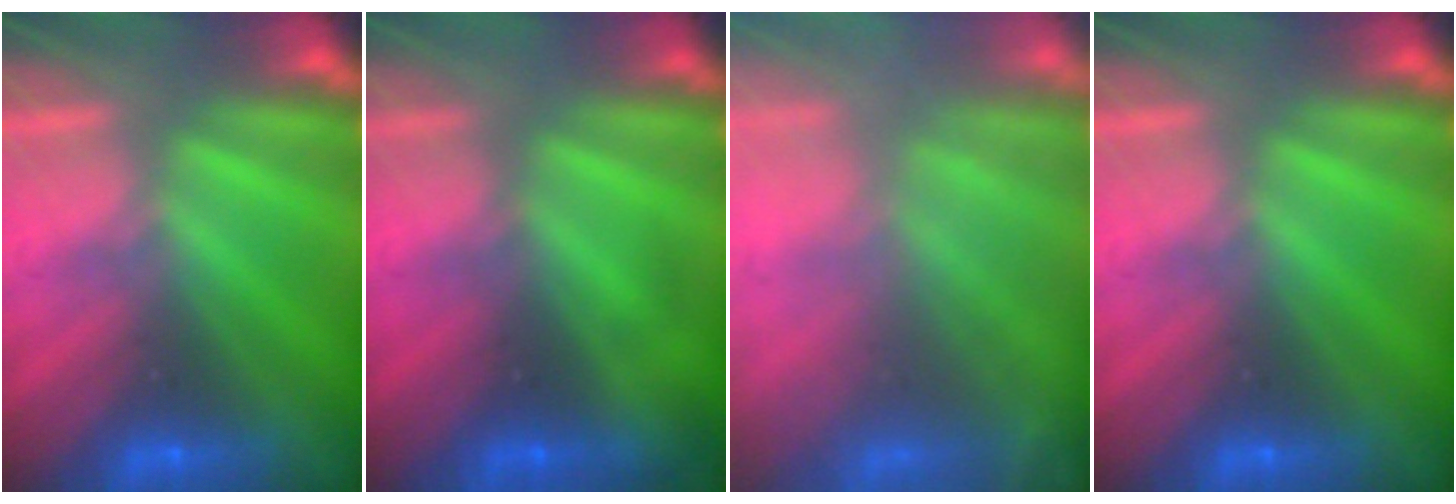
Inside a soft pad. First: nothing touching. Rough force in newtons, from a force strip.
{"total": 1.9}
{"total": 11.2}
{"total": 0.0}